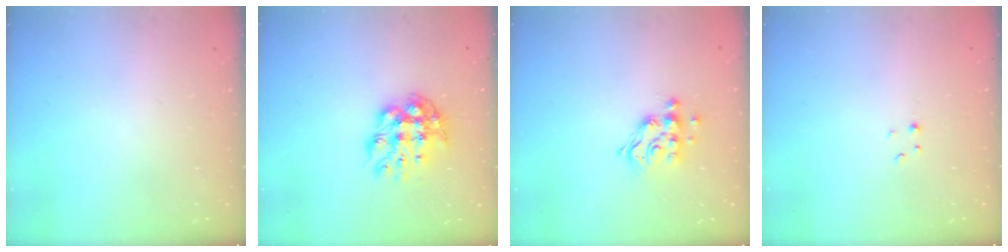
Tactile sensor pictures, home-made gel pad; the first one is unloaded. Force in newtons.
{"total": 10.6, "press": 10.6, "slide": 0.6}
{"total": 11.7, "press": 11.6, "slide": 0.9}
{"total": 1.1, "press": 1.1, "slide": 0.2}